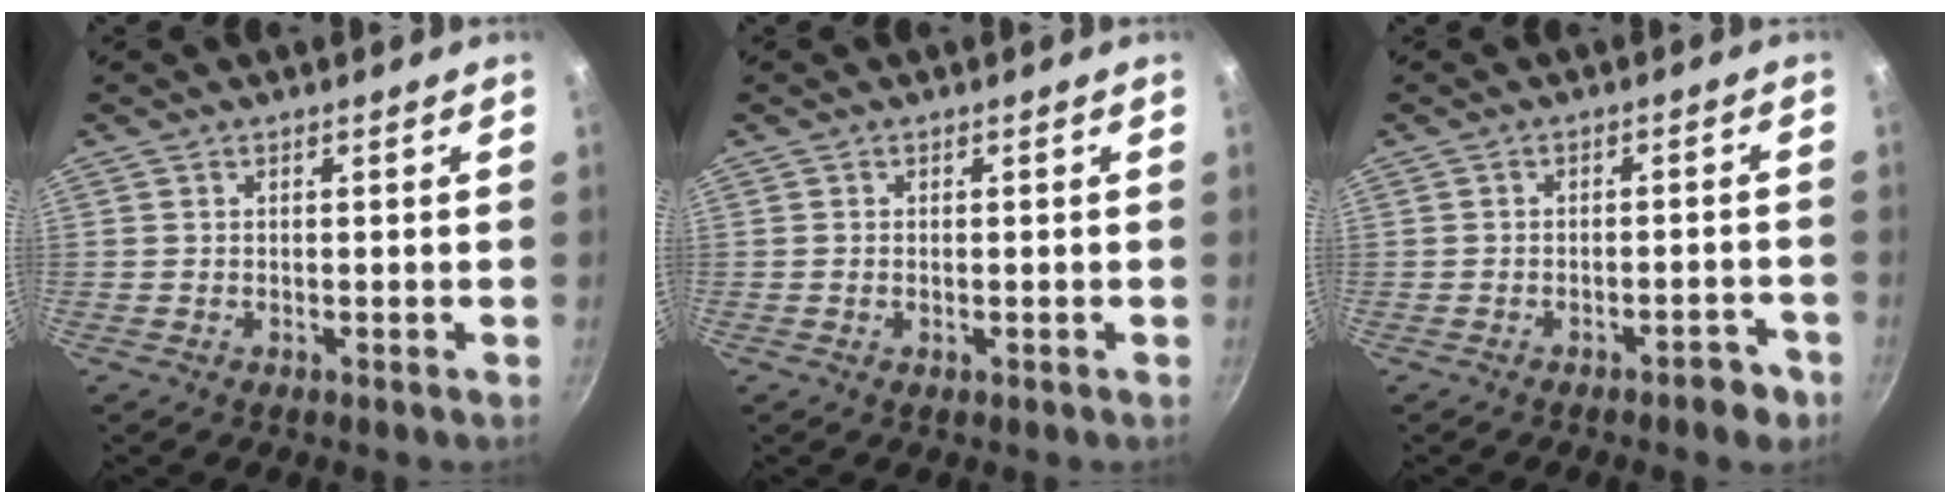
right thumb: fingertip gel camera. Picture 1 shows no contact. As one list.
[{"total": 0.7, "force": [-0.2, 0.3, 0.6], "torque": [-0.016, 0.001, -0.001]}, {"total": 3.9, "force": [-2.7, 1.4, 2.4], "torque": [-0.024, 0.025, -0.034]}]